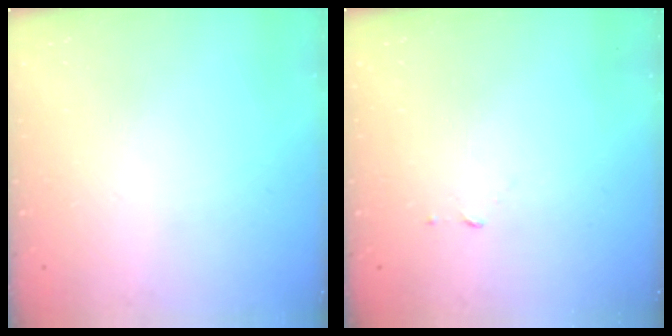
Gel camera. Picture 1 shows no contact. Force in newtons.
{"total": 2.5, "press": 2.5, "slide": 0.2}